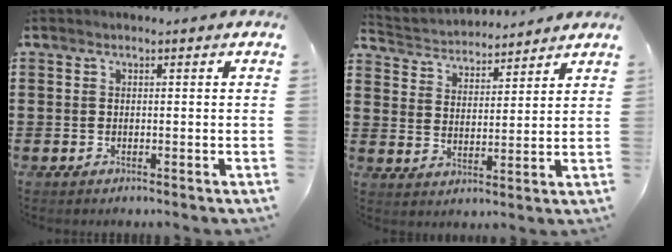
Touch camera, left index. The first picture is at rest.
{"total": 3.7, "force": [3.7, 0.6, -0.4], "torque": [-0.012, -0.023, 0.062]}